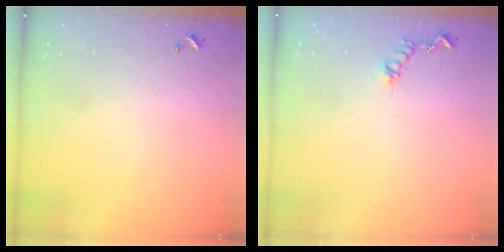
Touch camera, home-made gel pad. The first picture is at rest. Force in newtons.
{"total": 8.7, "press": 8.6, "slide": 0.7}